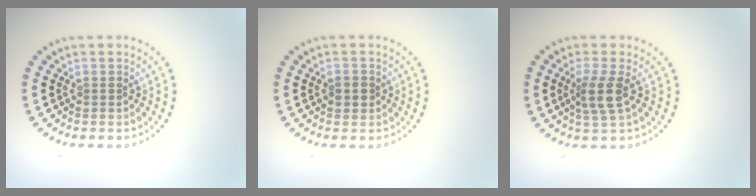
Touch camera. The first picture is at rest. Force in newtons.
{"total": 1.4, "press": 1.3, "slide": 0.4}
{"total": 2.7, "press": 2.2, "slide": 1.5}